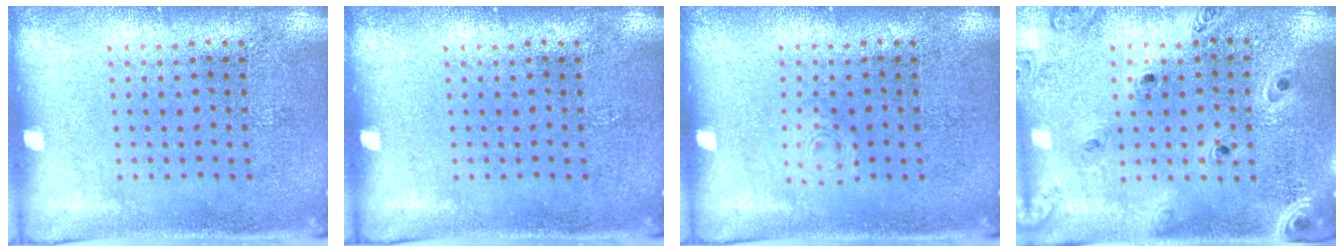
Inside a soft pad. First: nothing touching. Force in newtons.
{"total": 0.0}
{"total": 0.7, "press": 0.6, "slide": 0.2}
{"total": 1.3, "press": 1.3, "slide": 0.2}